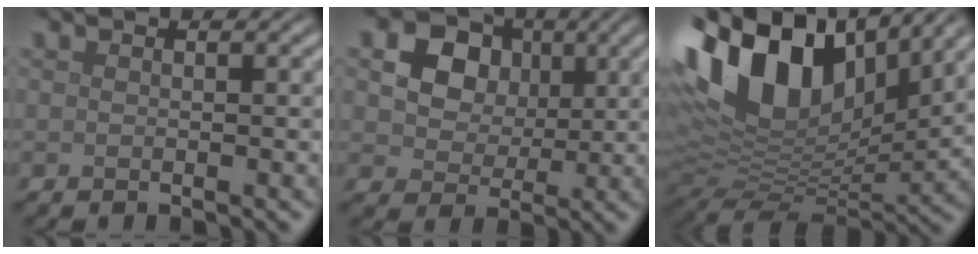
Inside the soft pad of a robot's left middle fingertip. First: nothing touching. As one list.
[{"total": 16.3, "force": [6.2, 13.5, 6.7], "torque": [-0.166, 0.031, 0.084]}, {"total": 14.6, "force": [6.4, 8.0, 10.4], "torque": [-0.204, 0.037, 0.105]}]